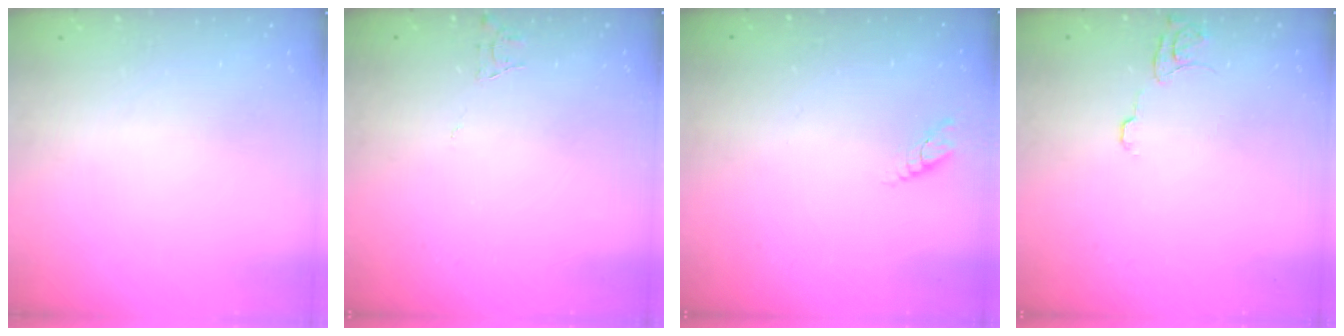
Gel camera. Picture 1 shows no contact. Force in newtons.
{"total": 4.0, "press": 4.0, "slide": 0.4}
{"total": 2.8, "press": 2.8, "slide": 0.3}
{"total": 6.4, "press": 6.4, "slide": 0.5}